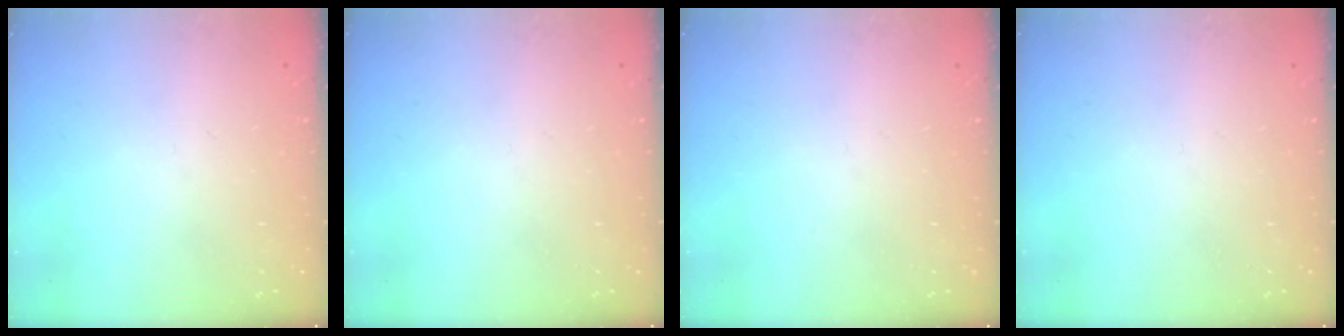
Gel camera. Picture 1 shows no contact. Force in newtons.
{"total": 0.0}
{"total": 0.0}
{"total": 0.0}